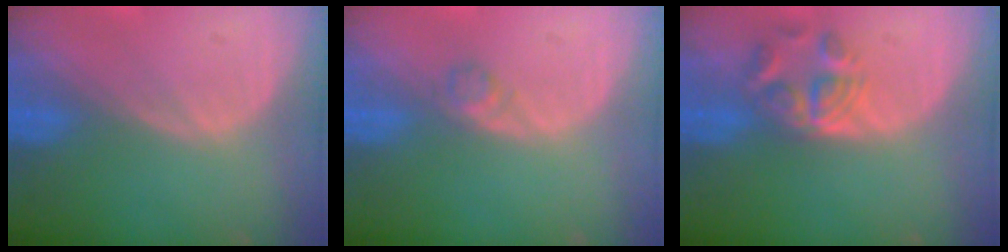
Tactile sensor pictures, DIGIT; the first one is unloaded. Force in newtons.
{"total": 1.4, "press": 1.4, "slide": 0.1}
{"total": 5.9, "press": 4.8, "slide": 3.4}